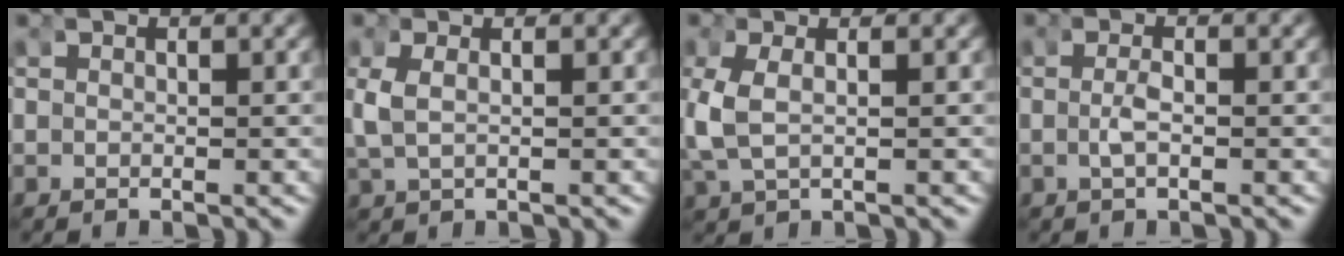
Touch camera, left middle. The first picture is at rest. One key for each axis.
{"total": 2.3, "fx": 0.1, "fy": 1.2, "fz": 2.0, "tx": -0.060, "ty": -0.007, "tz": 0.013}
{"total": 3.2, "fx": -0.2, "fy": 1.6, "fz": 2.7, "tx": -0.083, "ty": -0.011, "tz": 0.012}
{"total": 1.4, "fx": -0.7, "fy": 0.0, "fz": 1.2, "tx": -0.030, "ty": -0.003, "tz": -0.008}